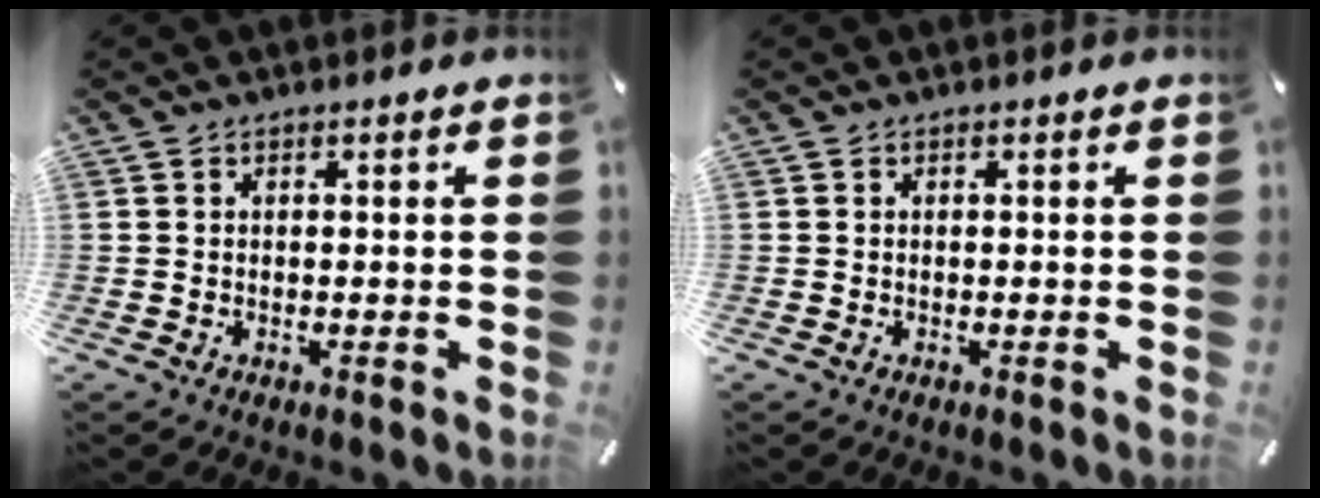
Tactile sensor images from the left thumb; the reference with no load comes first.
{"total": 0.0}